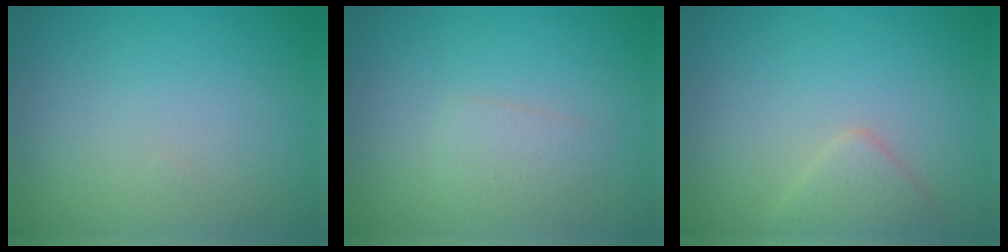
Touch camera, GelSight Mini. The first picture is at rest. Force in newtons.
{"total": 1.6, "press": 1.6, "slide": 0.0}
{"total": 2.2, "press": 2.2, "slide": 0.2}